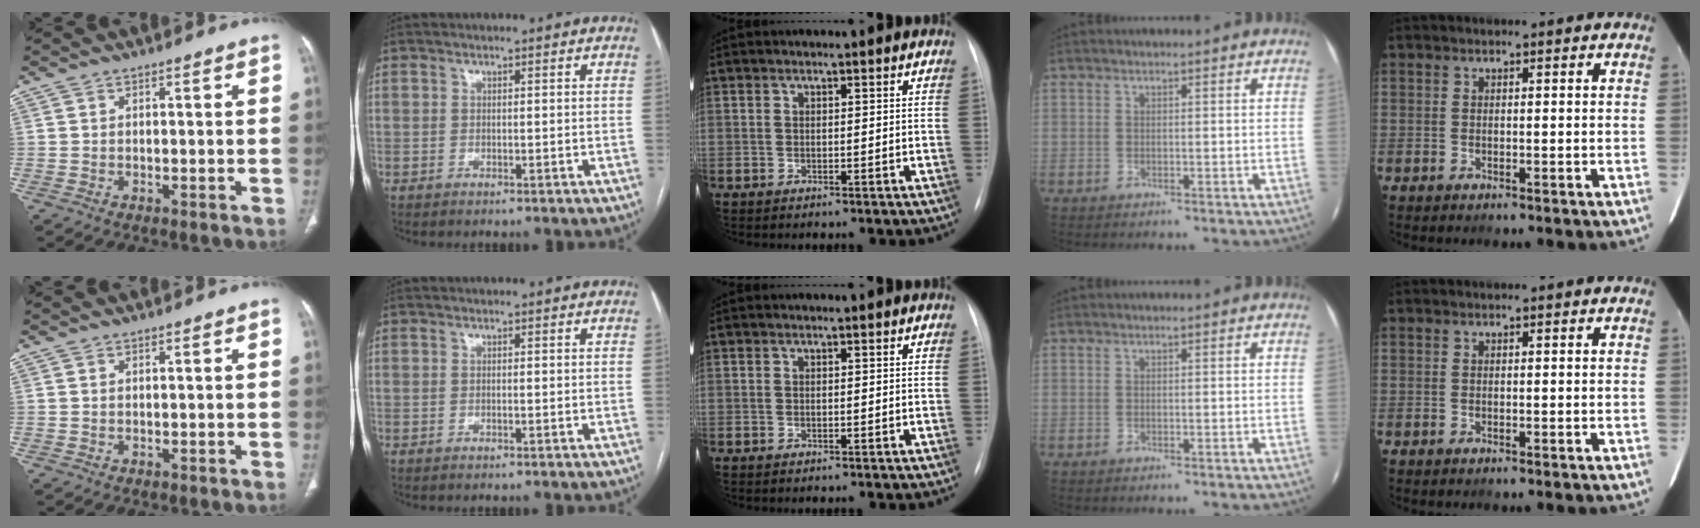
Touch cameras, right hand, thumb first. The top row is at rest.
{}